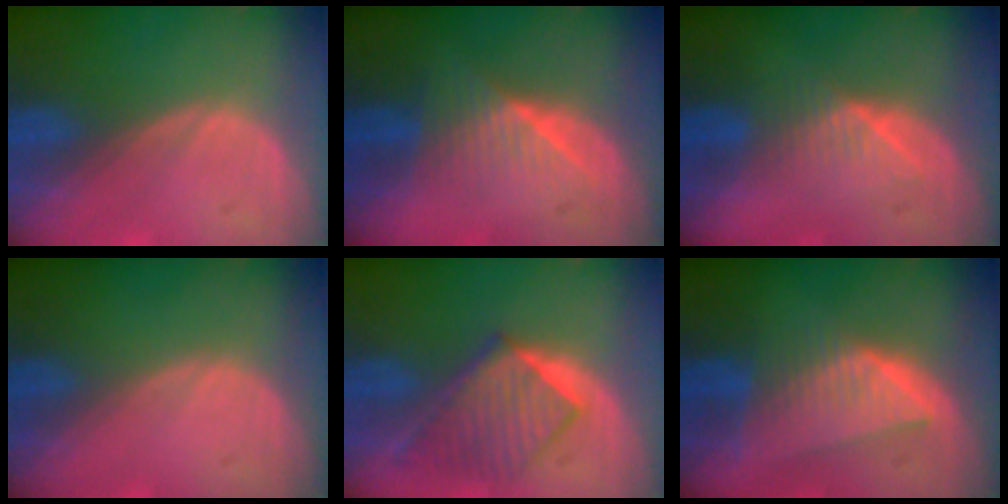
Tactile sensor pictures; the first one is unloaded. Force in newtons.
{"total": 6.1, "press": 5.7, "slide": 2.1}
{"total": 4.5, "press": 4.4, "slide": 1.0}
{"total": 0.0}
{"total": 7.2, "press": 7.2, "slide": 0.5}
{"total": 7.7, "press": 7.0, "slide": 3.1}